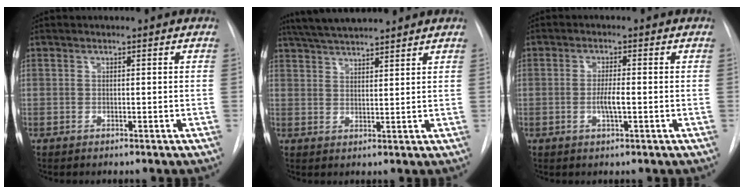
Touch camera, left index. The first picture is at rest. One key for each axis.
{"total": 9.2, "fx": 8.3, "fy": 0.6, "fz": 3.9, "tx": -0.070, "ty": 0.029, "tz": 0.132}
{"total": 2.8, "fx": -0.6, "fy": 0.2, "fz": 2.7, "tx": -0.053, "ty": -0.004, "tz": -0.012}